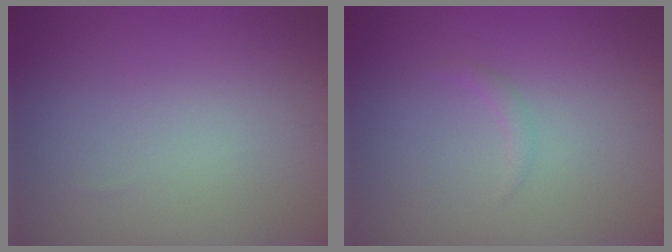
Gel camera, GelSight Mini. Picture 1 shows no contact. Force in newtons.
{"total": 0.6, "press": 0.6, "slide": 0.0}